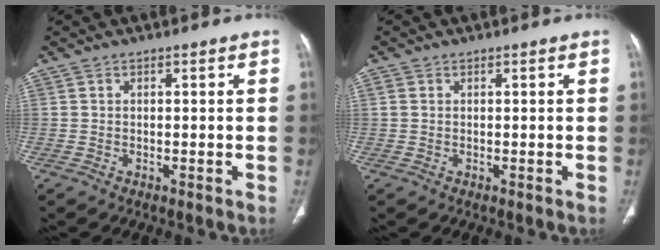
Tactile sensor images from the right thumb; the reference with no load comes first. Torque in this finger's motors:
{"motor_torque": [0.07, -0.12, 0.16, 0.10, -0.02]}